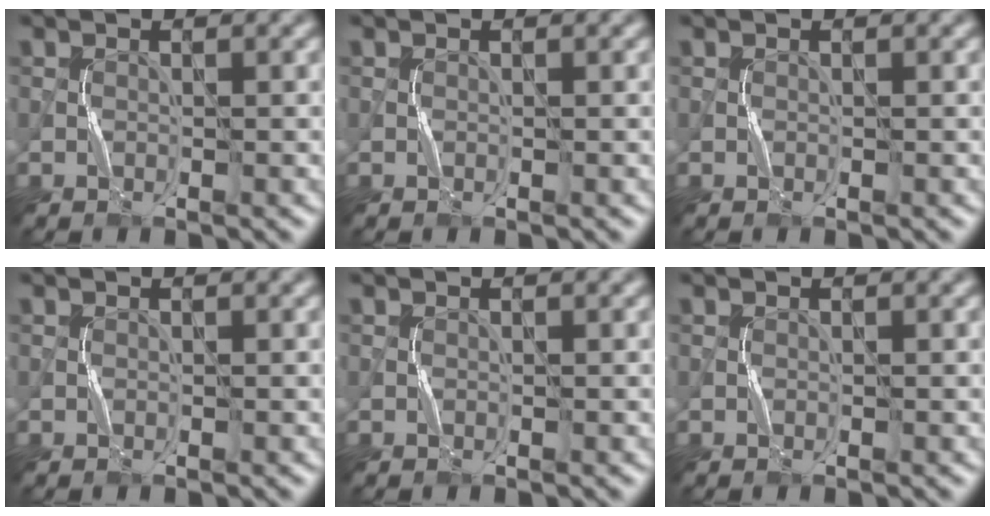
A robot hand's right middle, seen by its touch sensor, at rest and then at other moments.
{"total": 0.0}
{"total": 0.0}
{"total": 0.0}
{"total": 0.0}
{"total": 0.0}